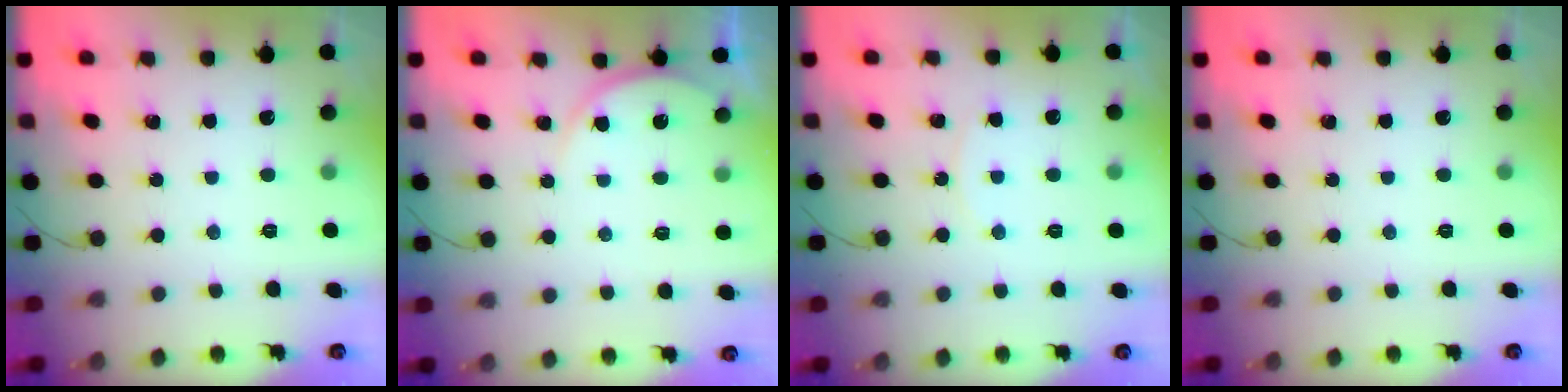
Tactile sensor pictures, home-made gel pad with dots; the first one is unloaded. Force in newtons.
{"total": 4.6, "press": 4.6, "slide": 0.5}
{"total": 3.0, "press": 3.0, "slide": 0.5}
{"total": 0.0}